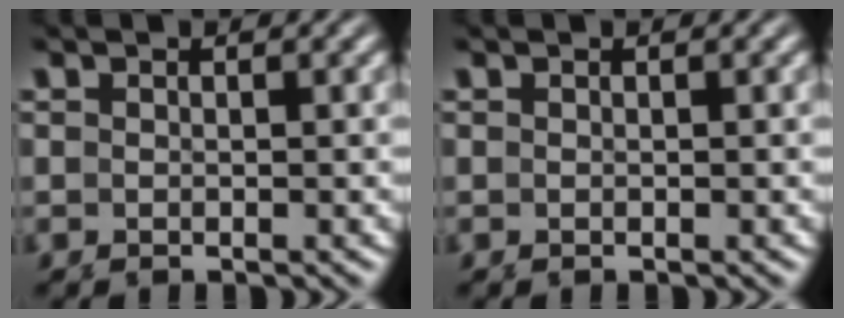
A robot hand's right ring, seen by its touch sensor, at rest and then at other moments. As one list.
[{"total": 0.0}]